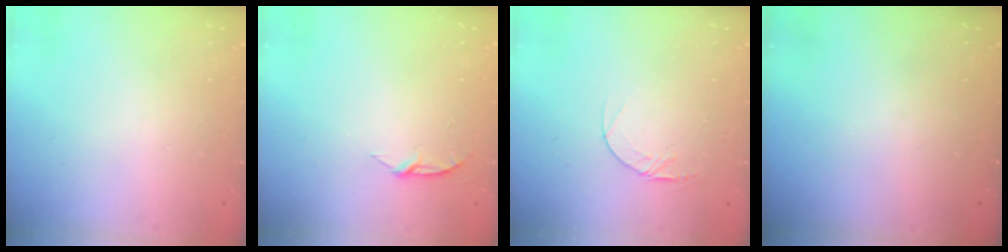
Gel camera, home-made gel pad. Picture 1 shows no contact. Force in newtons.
{"total": 4.3, "press": 4.3, "slide": 0.4}
{"total": 4.6, "press": 4.6, "slide": 0.4}
{"total": 0.0}